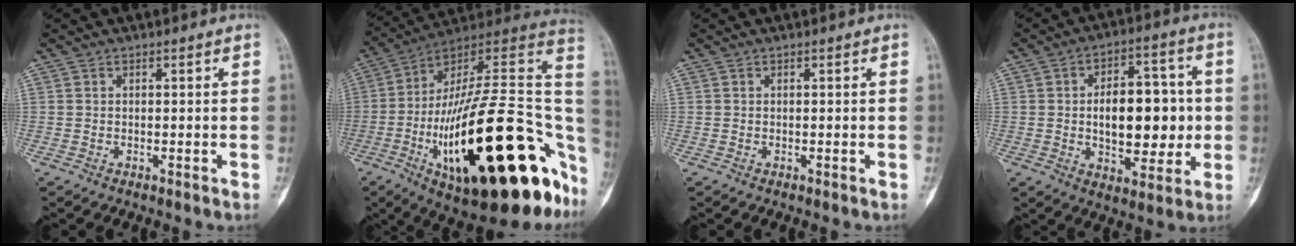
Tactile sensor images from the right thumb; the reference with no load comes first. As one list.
[{"total": 39.9, "force": [-11.1, 14.1, 35.7], "torque": [-0.464, 0.053, -0.172]}, {"total": 0.0}, {"total": 15.8, "force": [-0.2, 8.9, 13.1], "torque": [-0.148, 0.017, 0.000]}]